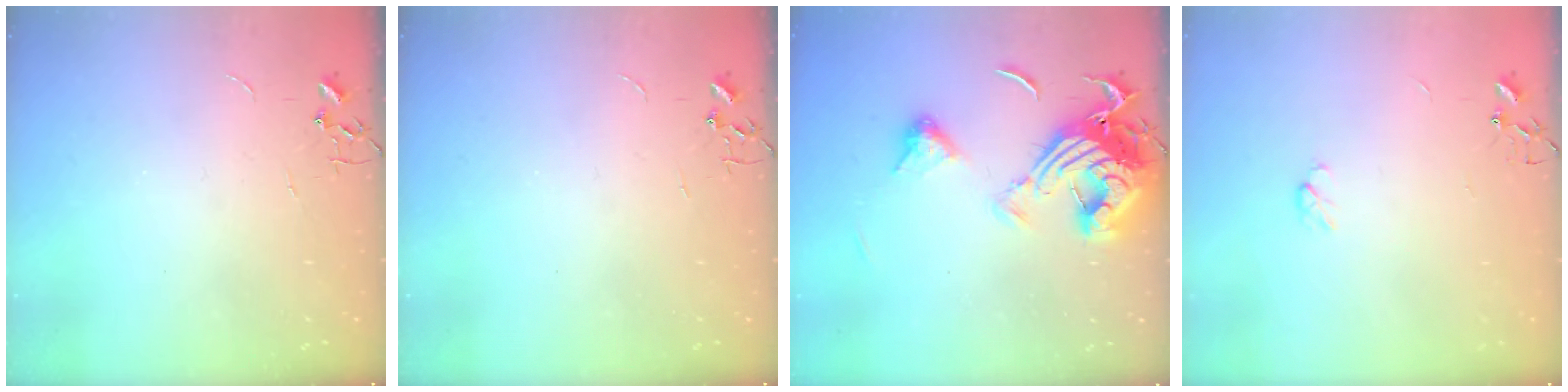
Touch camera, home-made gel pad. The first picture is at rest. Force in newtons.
{"total": 0.0}
{"total": 16.8, "press": 16.8, "slide": 1.6}
{"total": 3.3, "press": 3.3, "slide": 0.6}